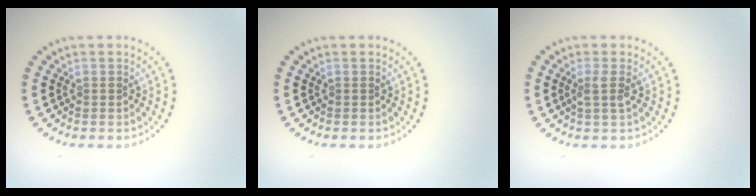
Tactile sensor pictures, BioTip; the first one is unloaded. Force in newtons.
{"total": 0.0}
{"total": 1.5, "press": 1.1, "slide": 0.9}